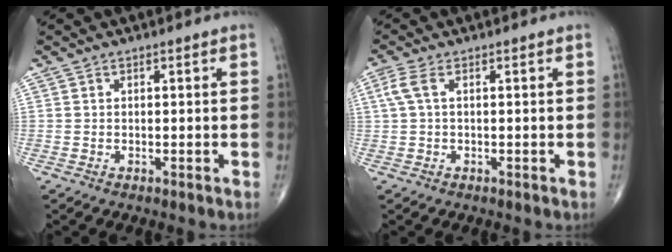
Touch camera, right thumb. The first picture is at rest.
{"total": 2.9, "force": [0.6, 1.1, 2.6], "torque": [-0.082, 0.015, 0.016]}